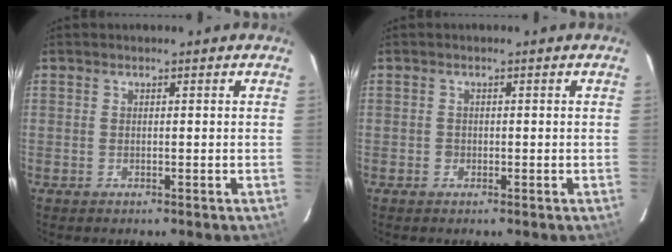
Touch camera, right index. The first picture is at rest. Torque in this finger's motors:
{"motor_torque": [0.36, 0.10, 0.14, 0.02]}